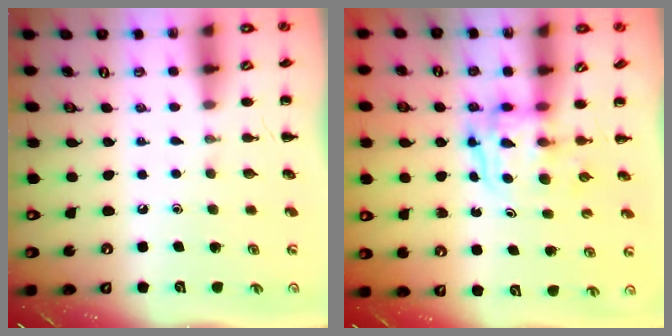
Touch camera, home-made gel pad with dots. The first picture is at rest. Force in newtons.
{"total": 3.5, "press": 3.5, "slide": 0.3}